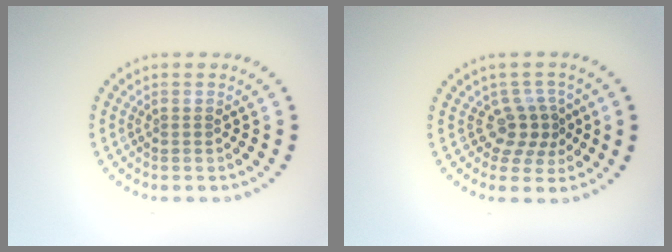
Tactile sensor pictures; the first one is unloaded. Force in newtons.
{"total": 2.9, "press": 2.2, "slide": 1.9}